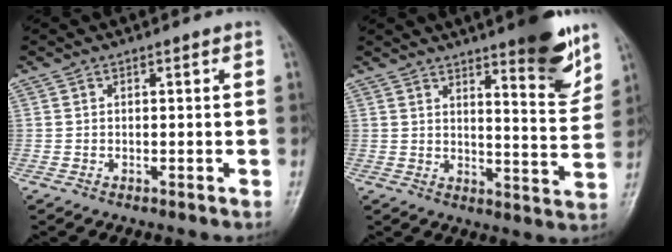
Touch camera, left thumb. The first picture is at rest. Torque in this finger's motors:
{"motor_torque": [2.03, 0.88, 1.31, -1.00, 0.03]}